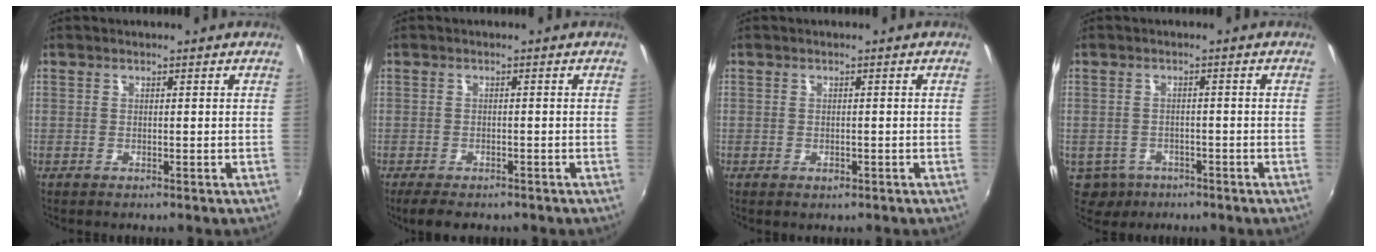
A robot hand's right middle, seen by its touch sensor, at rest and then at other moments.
{"total": 5.2, "force": [-4.1, 1.8, 2.6], "torque": [-0.060, -0.018, -0.063]}
{"total": 1.0, "force": [-0.6, 0.6, 0.6], "torque": [-0.009, -0.001, -0.007]}
{"total": 5.4, "force": [-2.9, 4.2, 1.7], "torque": [-0.045, -0.007, -0.039]}